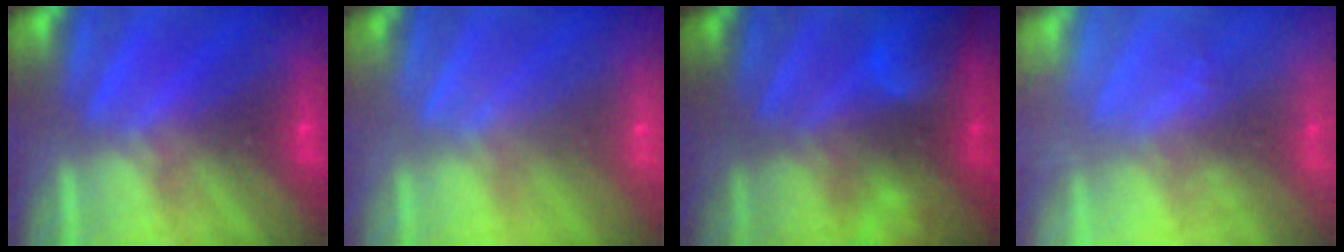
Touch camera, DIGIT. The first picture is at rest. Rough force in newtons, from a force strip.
{"total": 1.8}
{"total": 8.7}
{"total": 1.7}